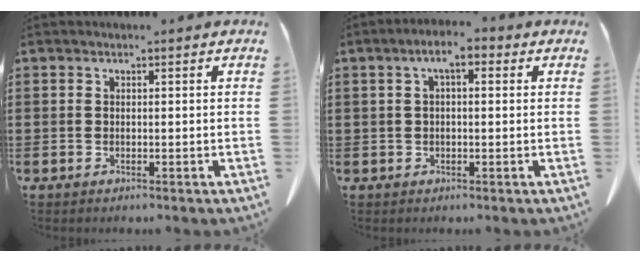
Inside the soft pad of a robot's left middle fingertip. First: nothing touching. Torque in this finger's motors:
{"motor_torque": [0.60, -0.39, 0.20, 0.04]}